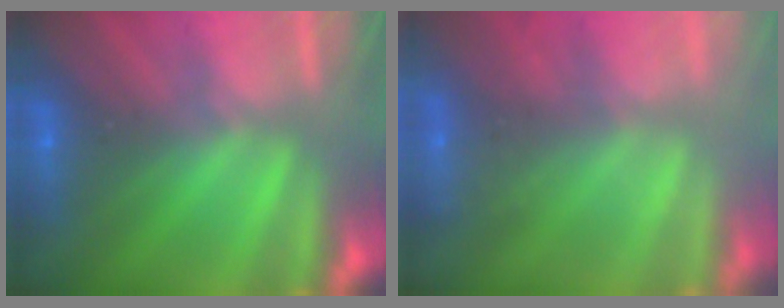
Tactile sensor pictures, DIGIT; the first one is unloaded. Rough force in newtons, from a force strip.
{"total": 2.1}